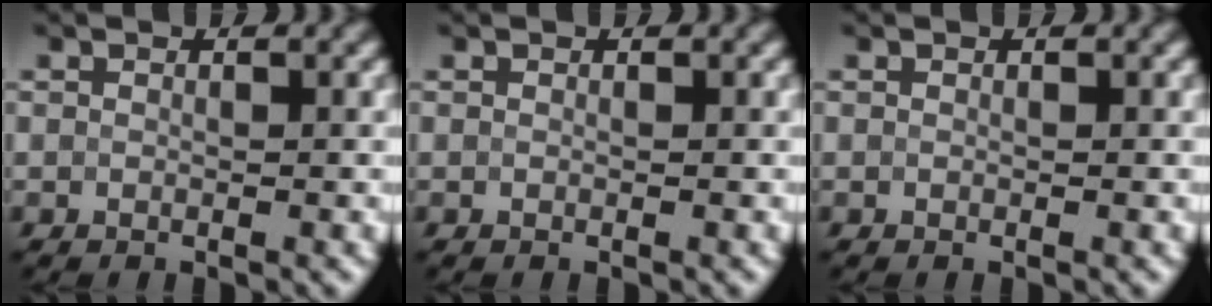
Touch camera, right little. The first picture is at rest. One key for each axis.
{"total": 0.0}
{"total": 0.0}